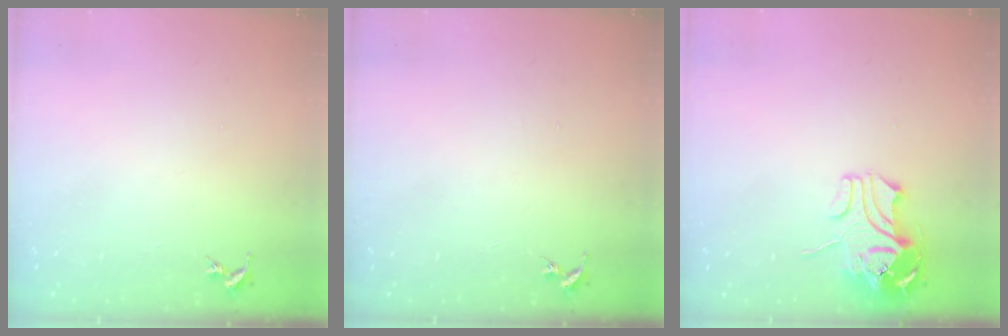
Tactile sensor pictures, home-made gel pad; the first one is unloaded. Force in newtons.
{"total": 0.0}
{"total": 10.6, "press": 10.6, "slide": 0.8}